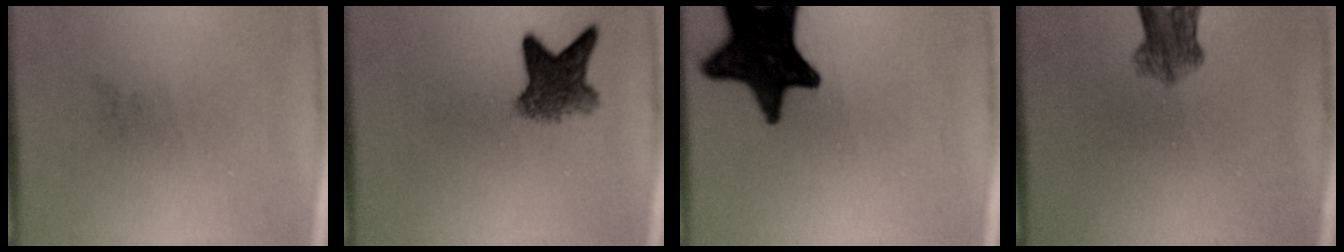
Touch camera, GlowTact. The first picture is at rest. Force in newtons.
{"total": 6.0}
{"total": 17.2}
{"total": 5.0}